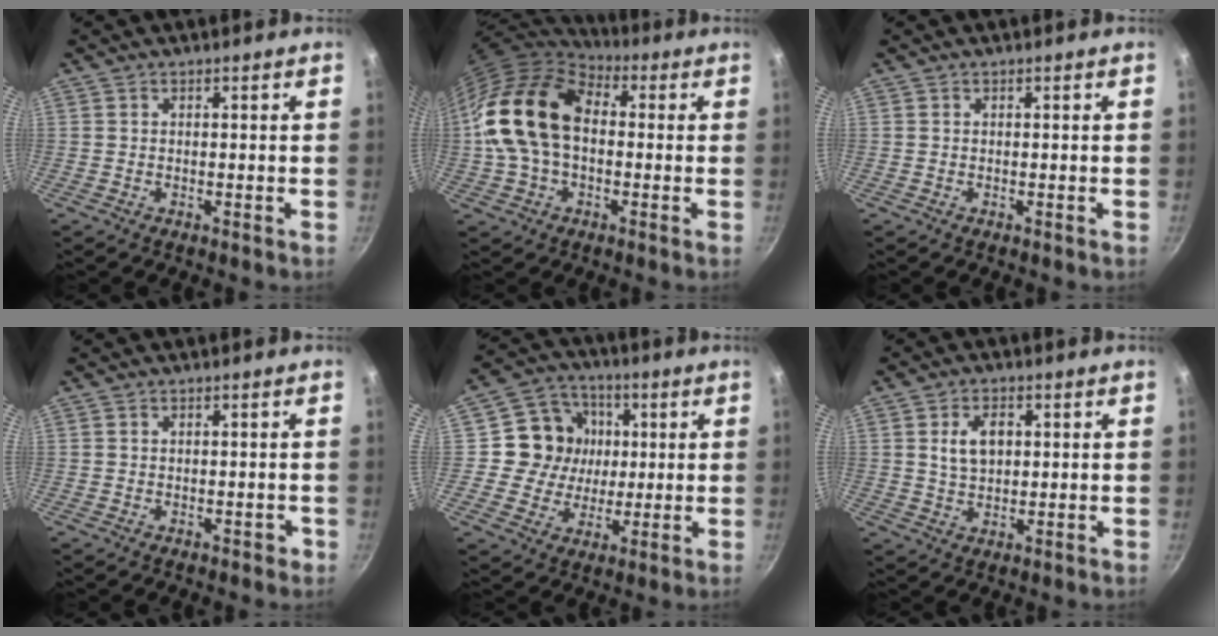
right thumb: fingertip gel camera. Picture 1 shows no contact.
{"total": 18.0, "force": [0.6, 12.2, 13.3], "torque": [-0.233, 0.036, 0.000]}
{"total": 0.0}
{"total": 1.0, "force": [-0.4, 0.7, 0.5], "torque": [0.004, 0.012, 0.000]}
{"total": 12.0, "force": [1.4, 11.3, 4.0], "torque": [-0.036, 0.011, 0.011]}
{"total": 6.1, "force": [1.3, 3.9, 4.4], "torque": [-0.063, -0.001, 0.026]}